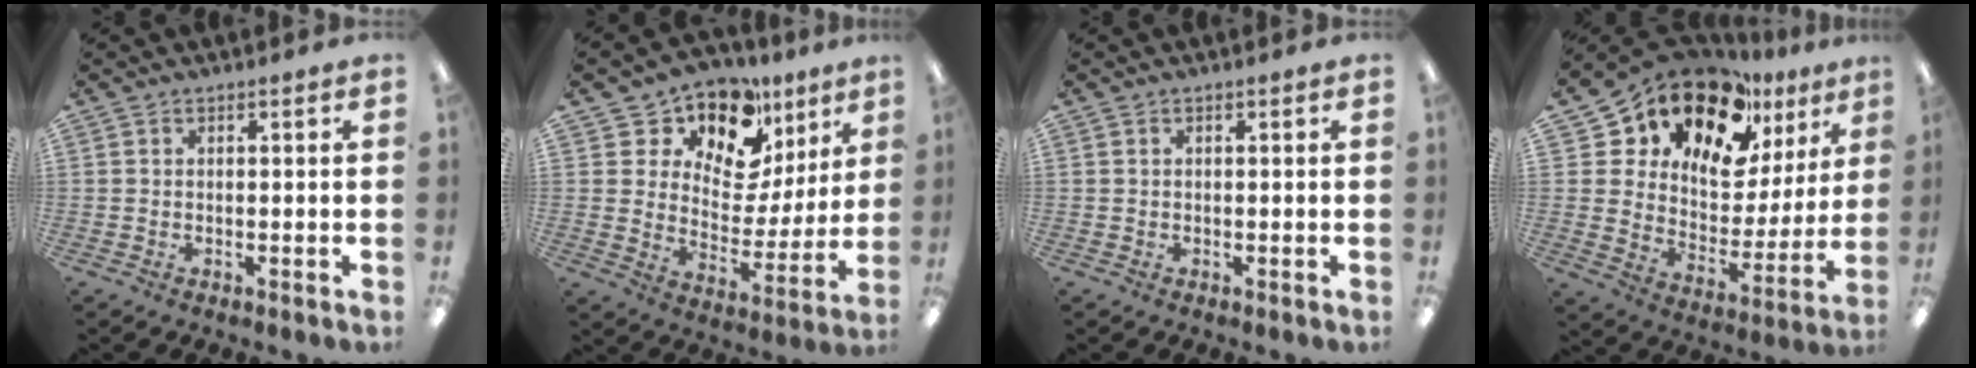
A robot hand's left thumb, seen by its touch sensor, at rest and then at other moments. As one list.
[{"total": 13.7, "force": [10.1, 7.8, 4.9], "torque": [-0.093, -0.078, 0.184]}, {"total": 0.0}, {"total": 20.8, "force": [15.6, 10.3, 9.3], "torque": [-0.170, -0.105, 0.275]}]